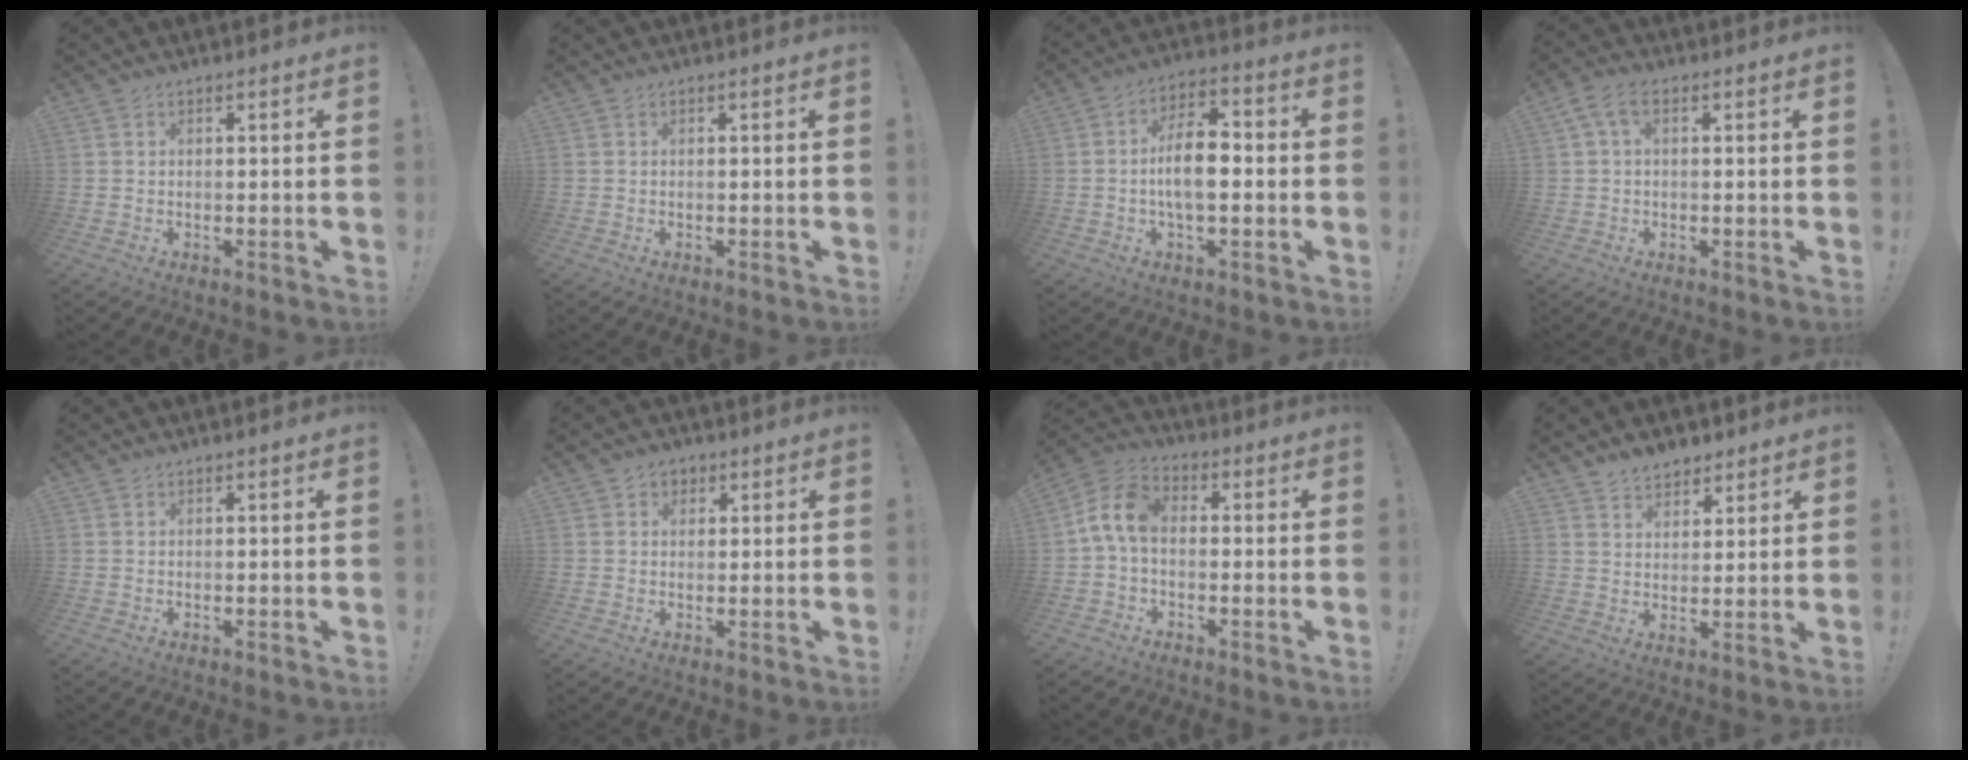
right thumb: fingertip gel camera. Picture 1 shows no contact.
{"total": 0.0}
{"total": 10.9, "force": [-1.6, 5.5, 9.3], "torque": [-0.161, 0.013, -0.030]}
{"total": 4.6, "force": [1.3, 2.4, 3.7], "torque": [-0.068, 0.005, 0.024]}
{"total": 0.0}
{"total": 2.8, "force": [1.0, 2.5, 0.9], "torque": [-0.003, -0.002, 0.016]}
{"total": 9.4, "force": [0.0, 5.9, 7.3], "torque": [-0.151, 0.015, 0.007]}
{"total": 5.8, "force": [4.8, 3.1, 0.7], "torque": [-0.006, -0.035, 0.091]}